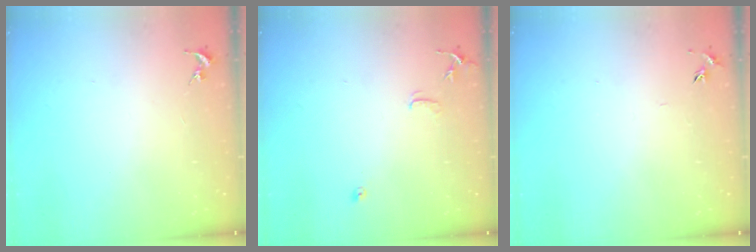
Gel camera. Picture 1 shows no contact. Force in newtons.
{"total": 7.6, "press": 7.6, "slide": 0.6}
{"total": 4.1, "press": 4.0, "slide": 0.4}